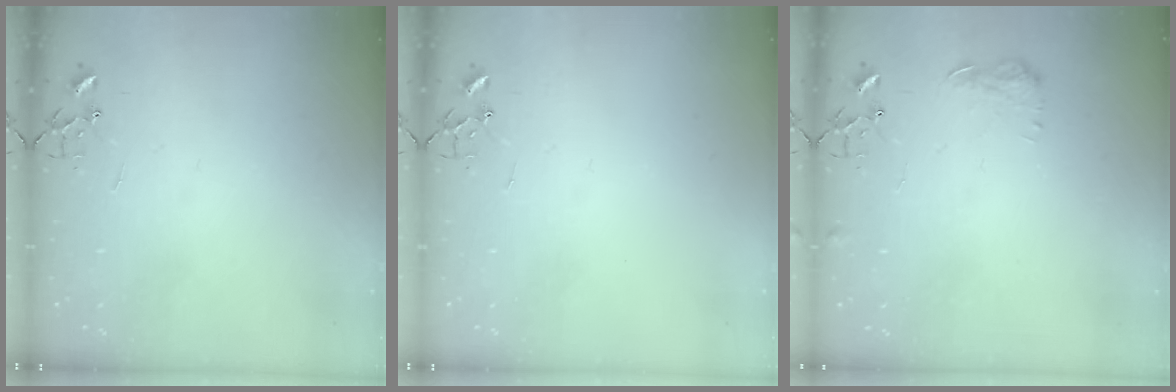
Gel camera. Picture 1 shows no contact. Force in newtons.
{"total": 0.0}
{"total": 7.6, "press": 7.6, "slide": 0.3}